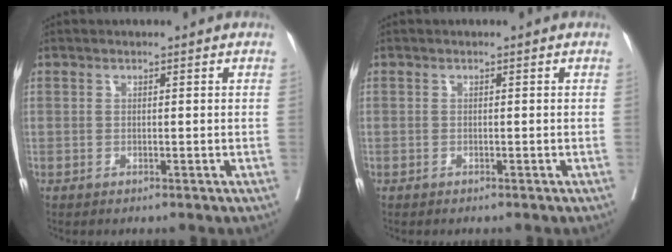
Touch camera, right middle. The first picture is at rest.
{"total": 0.0}